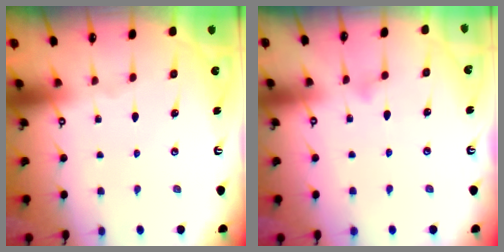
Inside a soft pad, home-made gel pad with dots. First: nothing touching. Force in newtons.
{"total": 3.9, "press": 3.9, "slide": 0.2}